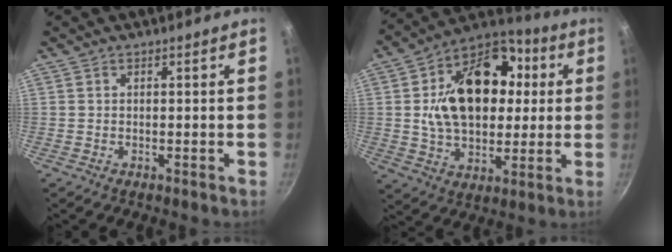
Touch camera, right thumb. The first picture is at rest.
{"total": 22.6, "force": [3.4, 15.6, 16.1], "torque": [-0.231, 0.025, 0.046]}